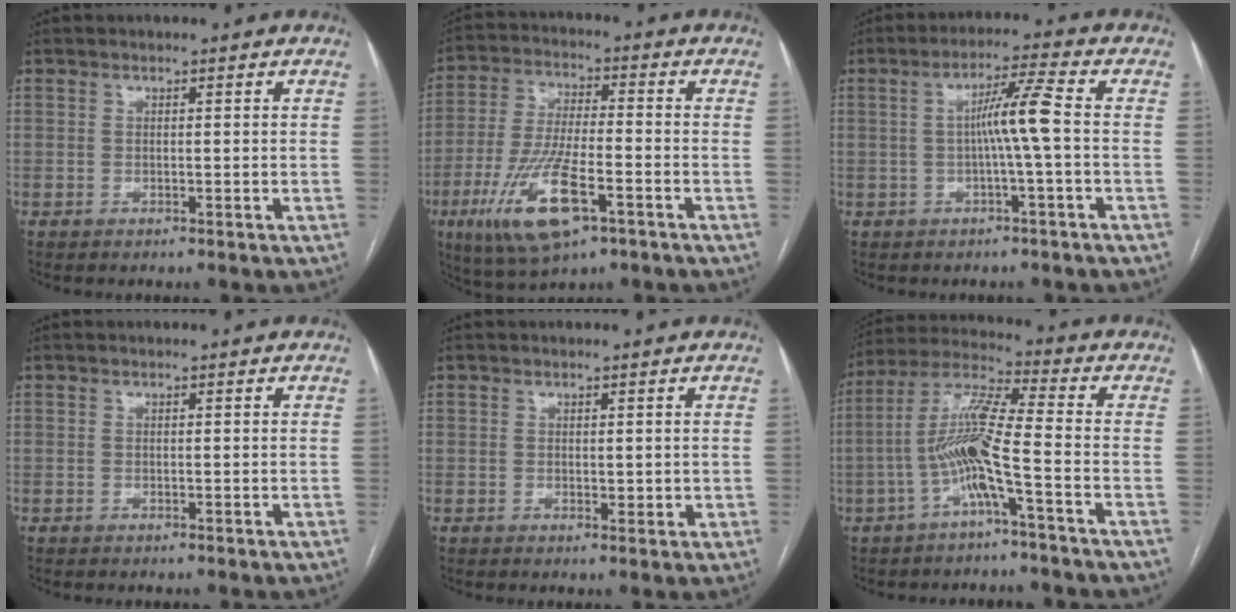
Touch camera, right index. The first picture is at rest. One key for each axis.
{"total": 13.9, "fx": -6.3, "fy": 3.5, "fz": 11.9, "tx": -0.249, "ty": -0.020, "tz": -0.106}
{"total": 6.2, "fx": -0.4, "fy": -0.9, "fz": 6.1, "tx": -0.108, "ty": 0.013, "tz": -0.004}
{"total": 0.0}
{"total": 1.5, "fx": 0.5, "fy": 1.0, "fz": 1.1, "tx": -0.012, "ty": -0.006, "tz": 0.011}
{"total": 9.9, "fx": -3.0, "fy": -0.3, "fz": 9.4, "tx": -0.195, "ty": 0.016, "tz": -0.065}